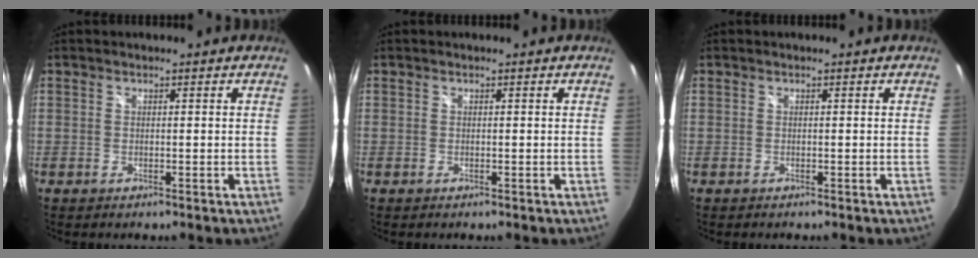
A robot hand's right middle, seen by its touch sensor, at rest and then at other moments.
{"total": 0.0}
{"total": 0.0}